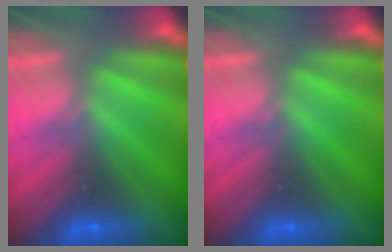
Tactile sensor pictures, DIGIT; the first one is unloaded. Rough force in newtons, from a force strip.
{"total": 0.0}